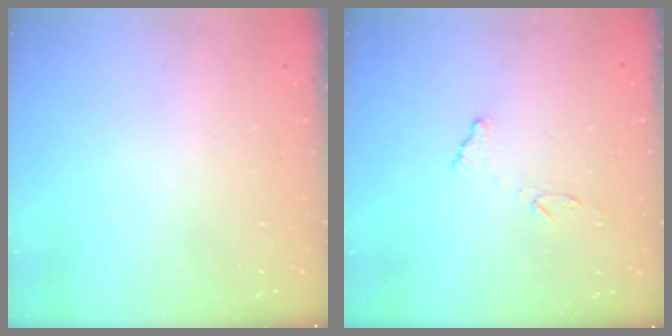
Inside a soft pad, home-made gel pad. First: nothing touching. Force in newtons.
{"total": 8.7, "press": 8.7, "slide": 0.5}